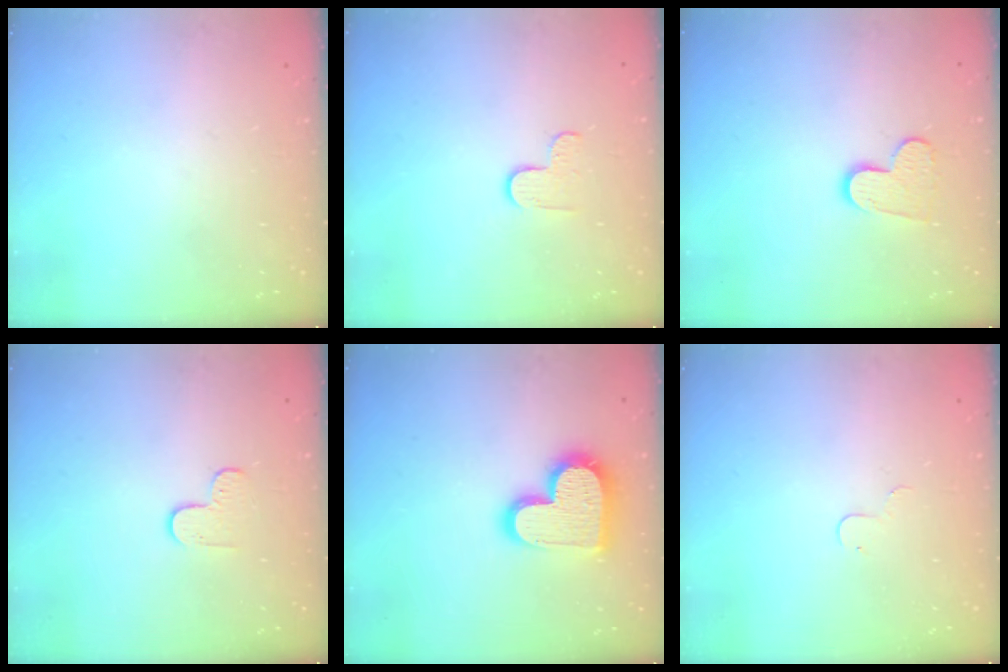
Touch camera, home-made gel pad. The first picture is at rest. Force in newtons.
{"total": 3.4, "press": 3.4, "slide": 0.4}
{"total": 8.9, "press": 8.9, "slide": 0.6}
{"total": 4.7, "press": 4.7, "slide": 0.4}
{"total": 17.6, "press": 17.6, "slide": 1.3}
{"total": 3.6, "press": 3.6, "slide": 0.4}